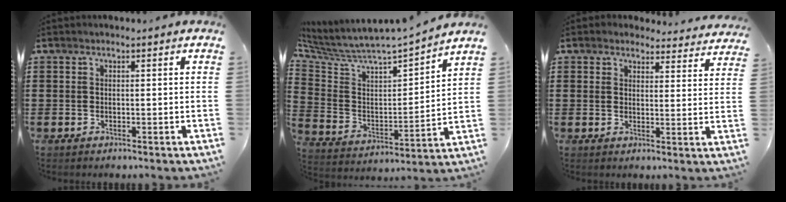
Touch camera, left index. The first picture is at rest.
{"total": 4.5, "force": [4.2, 0.8, 1.3], "torque": [-0.056, -0.051, 0.064]}
{"total": 3.9, "force": [3.7, 0.9, 0.4], "torque": [-0.015, -0.013, 0.068]}